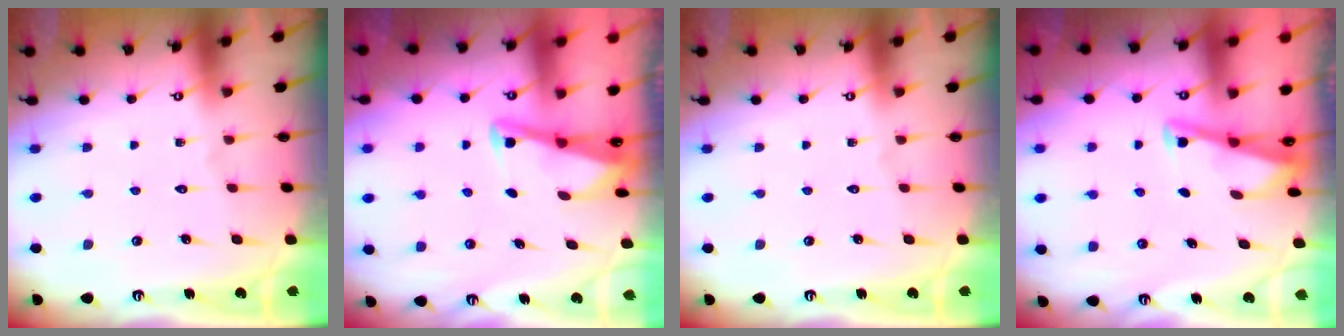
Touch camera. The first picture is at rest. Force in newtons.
{"total": 3.0, "press": 2.9, "slide": 0.4}
{"total": 0.0}
{"total": 2.9, "press": 2.9, "slide": 0.3}